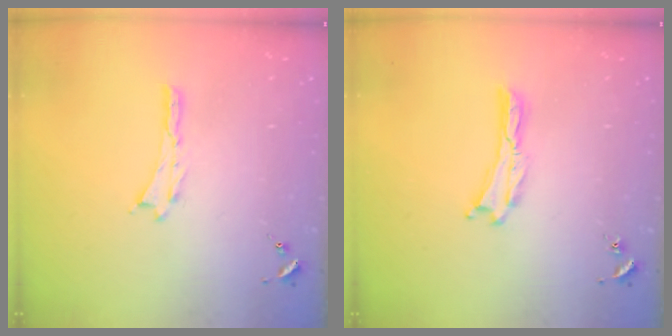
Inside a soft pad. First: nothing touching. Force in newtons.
{"total": 0.0}